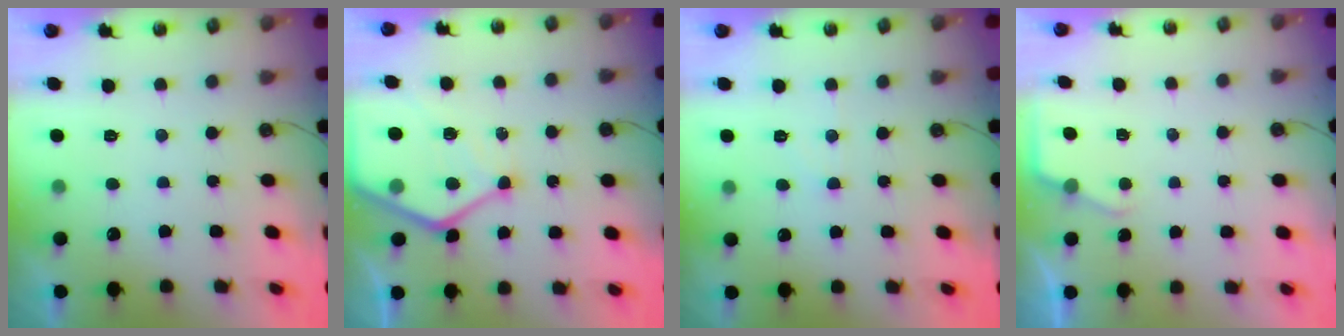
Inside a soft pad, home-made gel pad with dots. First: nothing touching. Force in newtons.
{"total": 13.7, "press": 13.6, "slide": 1.5}
{"total": 3.8, "press": 3.7, "slide": 0.6}
{"total": 2.4, "press": 2.4, "slide": 0.3}